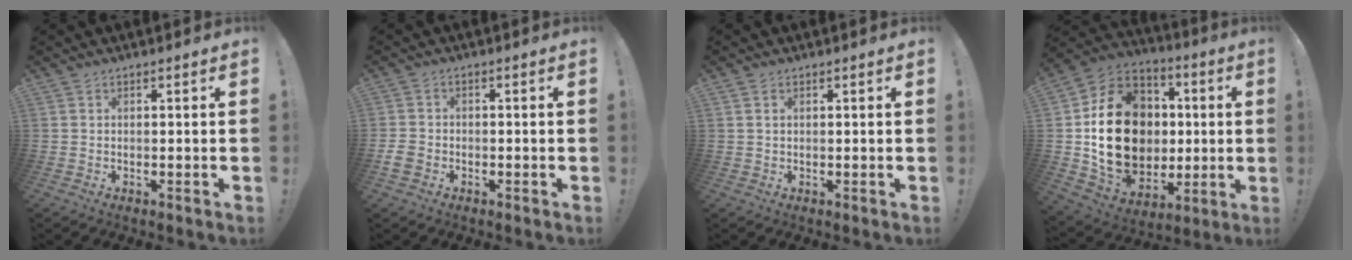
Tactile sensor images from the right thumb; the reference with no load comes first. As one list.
[{"total": 4.0, "force": [-1.7, 3.0, 2.1], "torque": [-0.043, 0.007, -0.030]}, {"total": 1.1, "force": [0.6, 0.7, 0.6], "torque": [-0.010, 0.001, 0.010]}, {"total": 24.5, "force": [1.6, 19.7, 14.5], "torque": [-0.244, 0.006, 0.068]}]